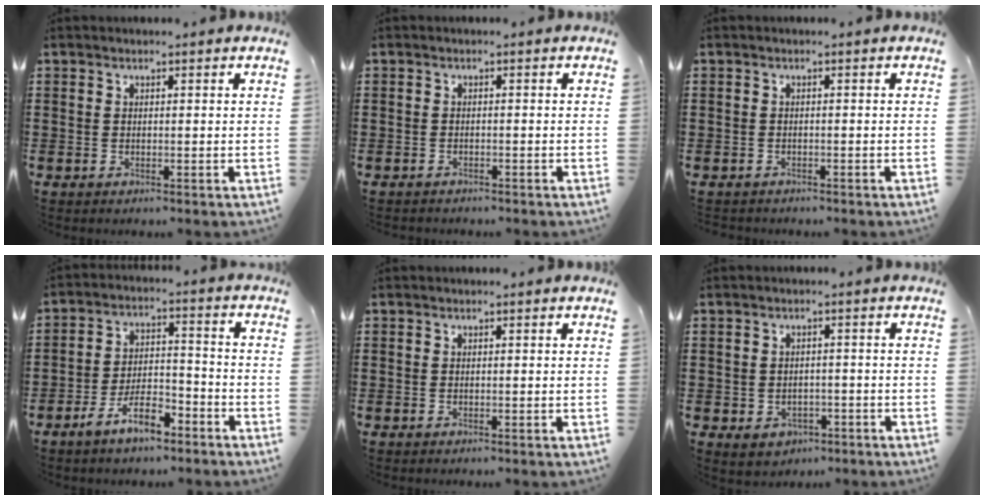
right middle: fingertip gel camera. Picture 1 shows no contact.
{"total": 0.9, "force": [-0.9, 0.3, -0.1], "torque": [0.000, 0.002, -0.020]}
{"total": 1.1, "force": [-0.9, 0.5, -0.2], "torque": [0.002, 0.003, -0.022]}
{"total": 7.5, "force": [-5.4, 2.6, 4.5], "torque": [-0.092, 0.008, -0.103]}
{"total": 0.0}
{"total": 2.0, "force": [-1.3, 1.5, 0.2], "torque": [-0.012, 0.001, -0.028]}